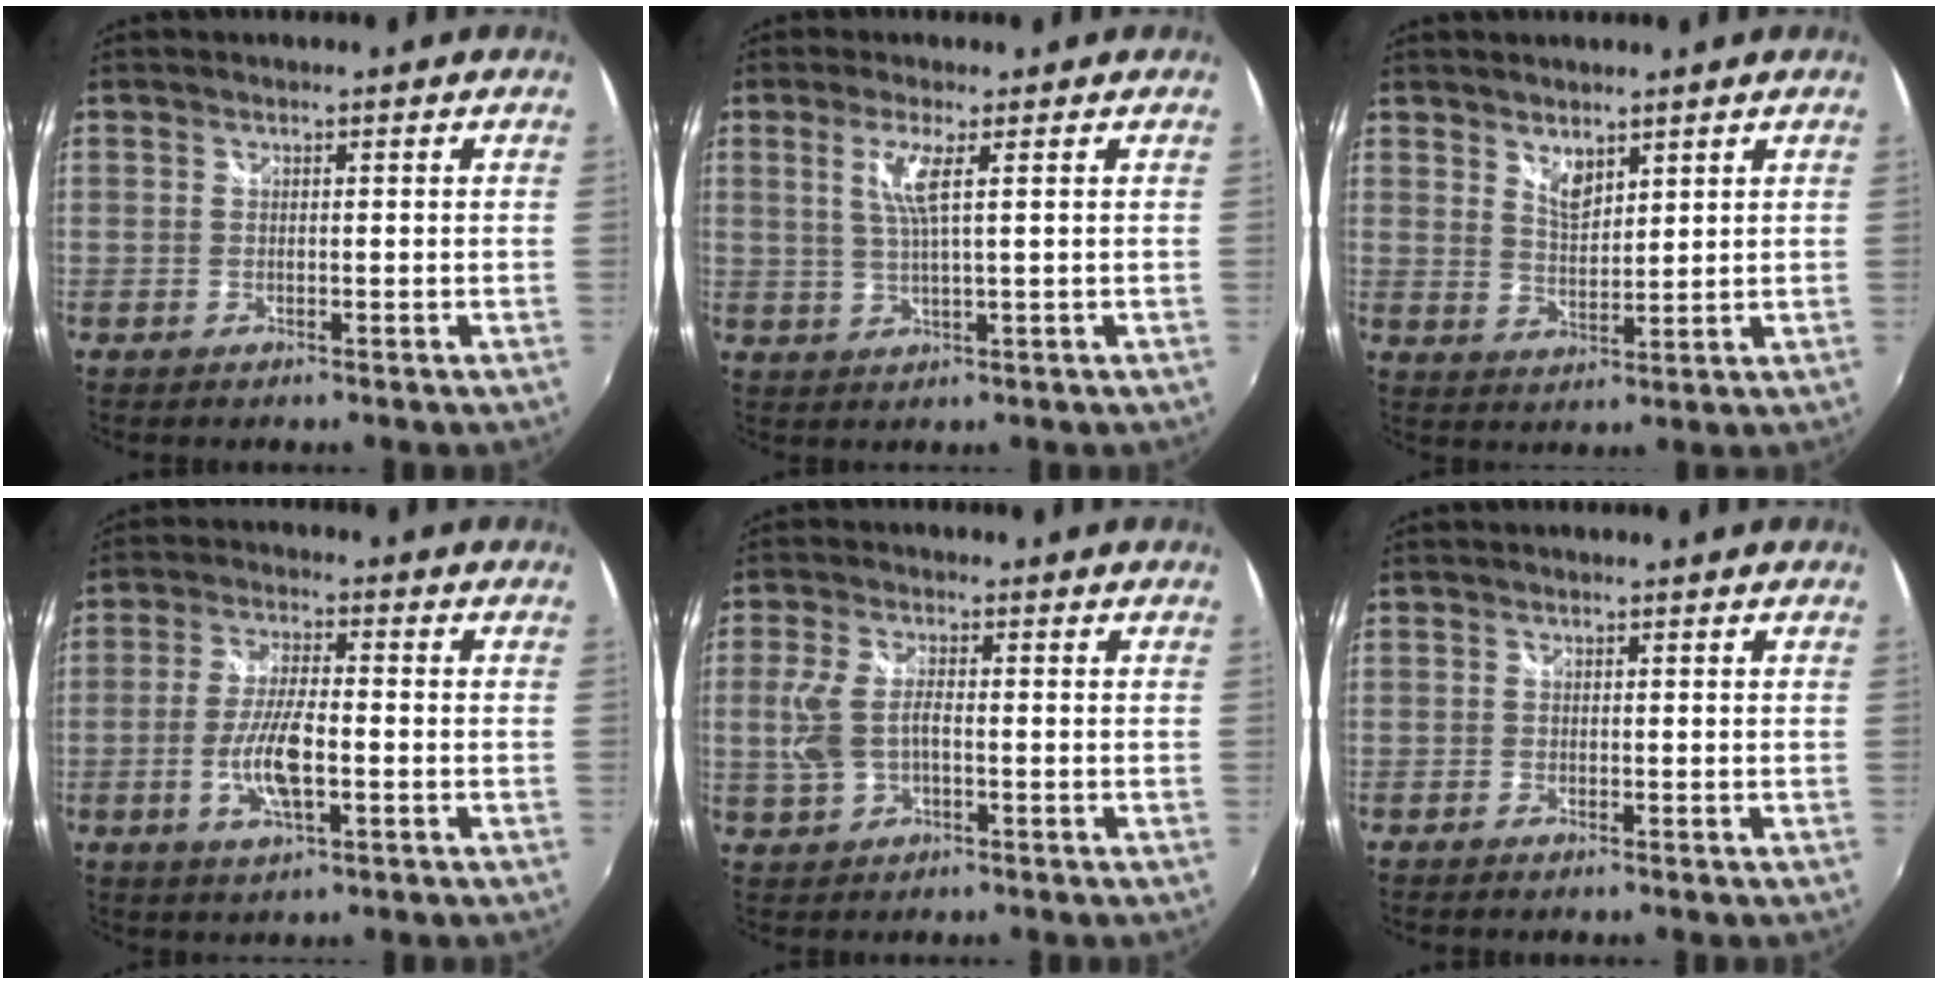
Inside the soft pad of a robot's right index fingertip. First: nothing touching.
{"total": 4.4, "force": [1.5, -0.2, 4.2], "torque": [-0.084, -0.005, 0.031]}
{"total": 4.0, "force": [3.1, 1.5, 2.0], "torque": [-0.030, -0.002, 0.055]}
{"total": 8.7, "force": [-2.5, 2.5, 7.9], "torque": [-0.160, -0.004, -0.047]}
{"total": 6.3, "force": [-0.9, 3.3, 5.2], "torque": [-0.115, 0.000, -0.013]}
{"total": 0.8, "force": [-0.7, 0.4, 0.2], "torque": [-0.007, -0.002, -0.016]}